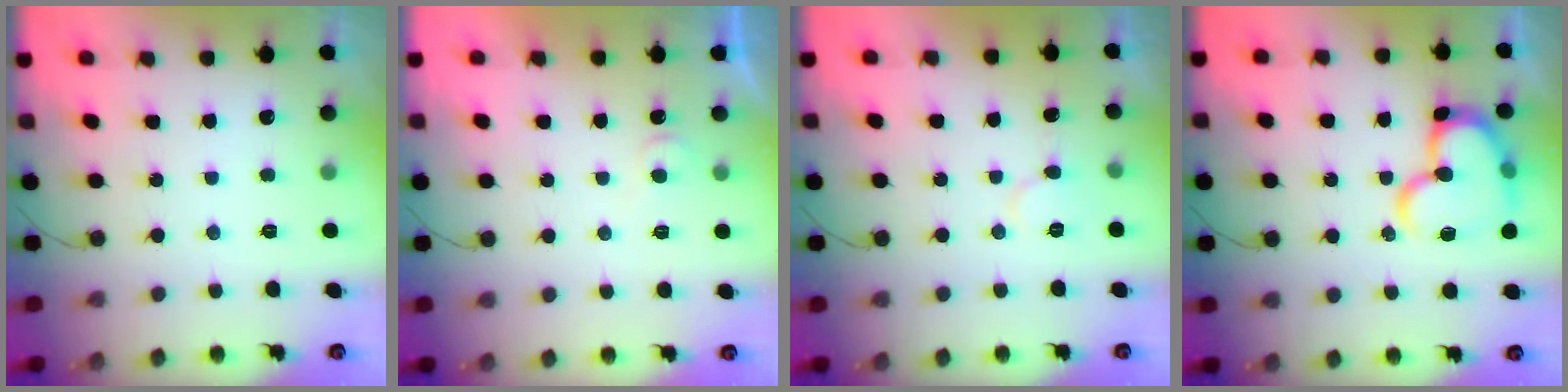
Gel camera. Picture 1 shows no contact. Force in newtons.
{"total": 4.3, "press": 4.3, "slide": 0.6}
{"total": 5.9, "press": 5.8, "slide": 0.4}
{"total": 17.6, "press": 17.6, "slide": 1.3}